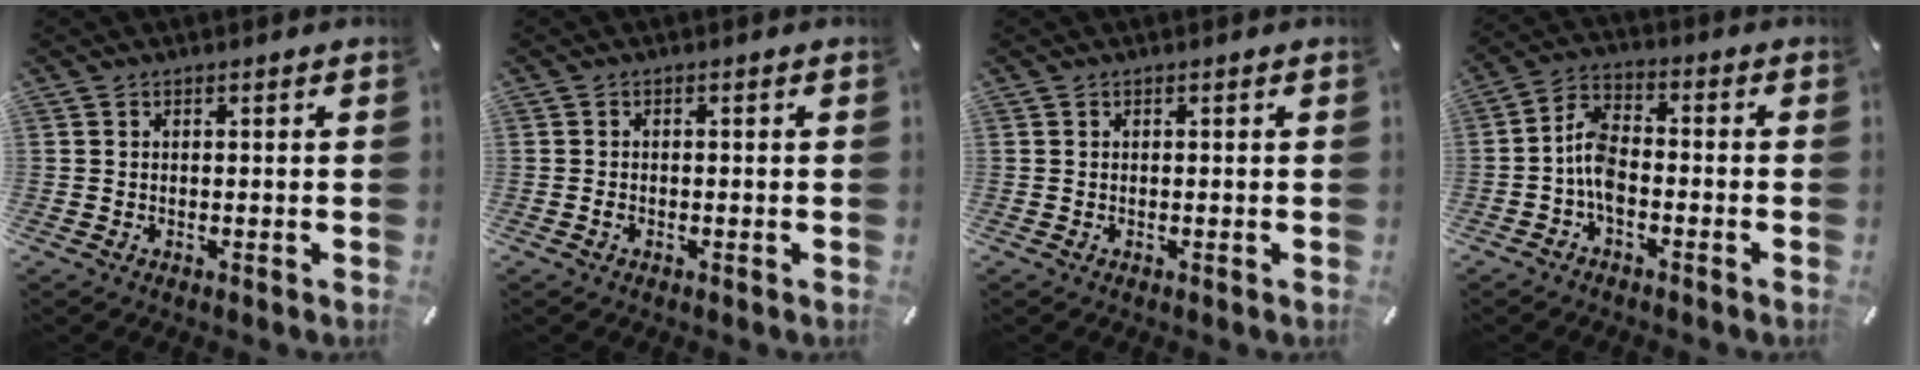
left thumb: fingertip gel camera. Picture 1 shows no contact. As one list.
[{"total": 0.9, "force": [-0.5, 0.5, 0.6], "torque": [-0.014, -0.001, -0.010]}, {"total": 0.0}, {"total": 6.9, "force": [-2.6, 3.9, 5.1], "torque": [-0.108, 0.013, -0.049]}]